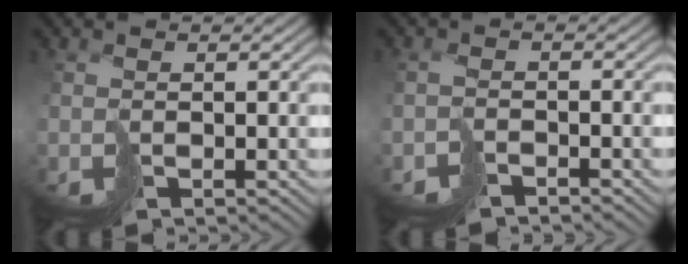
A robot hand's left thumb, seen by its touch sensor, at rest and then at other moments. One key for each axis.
{"total": 2.4, "fx": -1.9, "fy": 0.9, "fz": 1.1, "tx": -0.023, "ty": 0.001, "tz": -0.044}